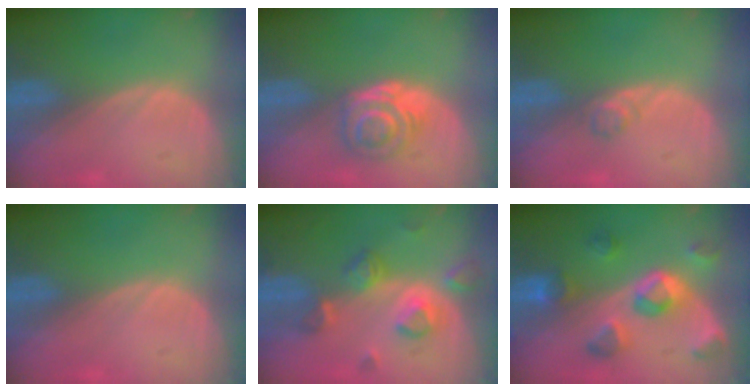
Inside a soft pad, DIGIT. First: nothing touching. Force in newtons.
{"total": 6.3, "press": 5.2, "slide": 3.5}
{"total": 1.6, "press": 1.6, "slide": 0.2}
{"total": 0.0}
{"total": 8.0, "press": 7.1, "slide": 3.7}
{"total": 8.4, "press": 8.1, "slide": 2.3}